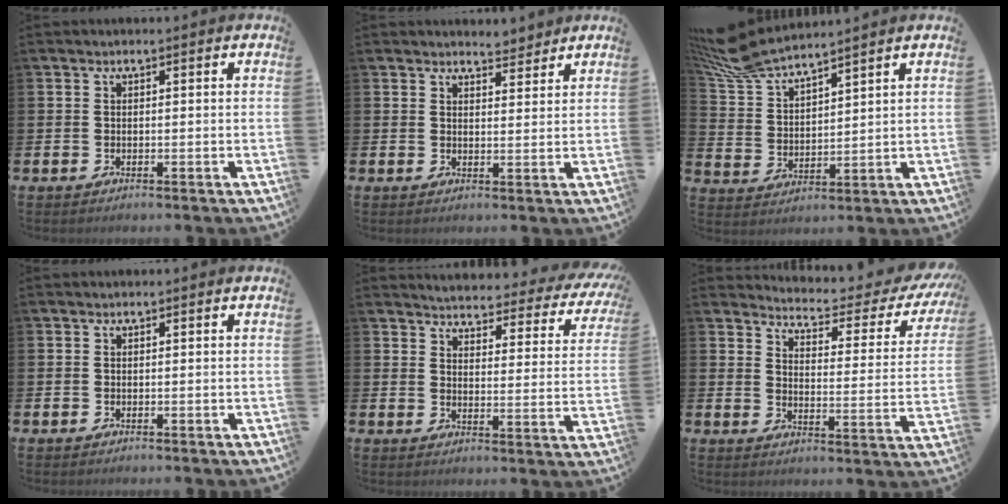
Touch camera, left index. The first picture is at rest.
{"total": 3.6, "force": [3.5, 0.8, -0.1], "torque": [0.003, -0.020, 0.063]}
{"total": 7.7, "force": [7.2, 1.0, 2.5], "torque": [-0.082, -0.033, 0.132]}
{"total": 0.0}
{"total": 3.3, "force": [3.1, 0.8, 0.6], "torque": [-0.030, -0.036, 0.045]}
{"total": 4.3, "force": [4.0, 0.9, 1.4], "torque": [-0.048, -0.042, 0.059]}